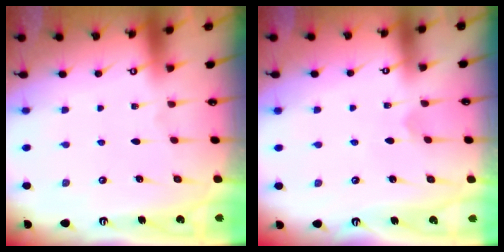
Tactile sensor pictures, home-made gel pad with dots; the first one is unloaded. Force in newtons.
{"total": 1.9, "press": 1.9, "slide": 0.1}